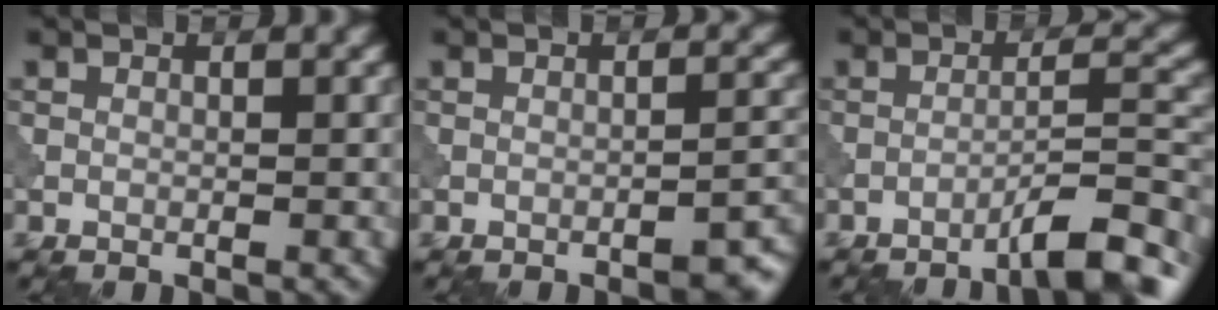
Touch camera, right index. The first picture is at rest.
{"total": 2.9, "force": [-2.2, 0.6, 1.7], "torque": [-0.017, 0.011, -0.034]}
{"total": 6.4, "force": [-4.7, 1.0, 4.2], "torque": [-0.051, 0.017, -0.074]}